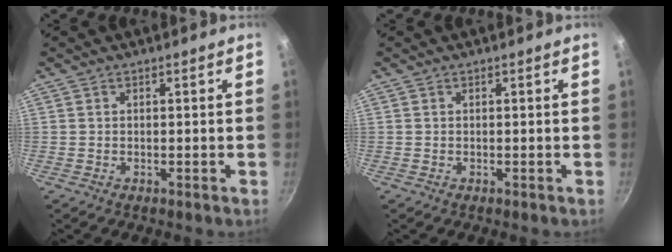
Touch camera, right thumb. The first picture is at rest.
{"total": 0.0}